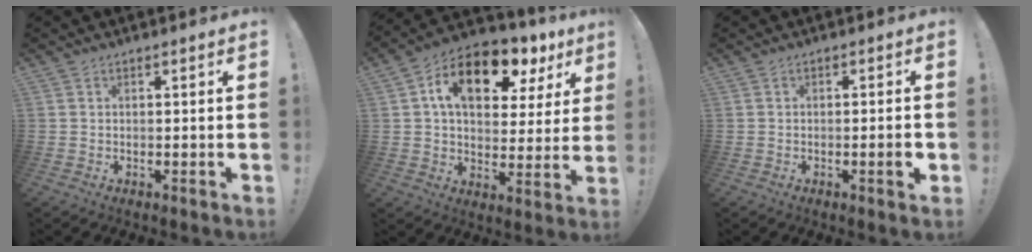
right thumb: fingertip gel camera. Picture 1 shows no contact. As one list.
[{"total": 16.2, "force": [7.9, 8.9, 11.0], "torque": [-0.170, -0.033, 0.132]}, {"total": 3.9, "force": [-1.0, 0.6, 3.8], "torque": [-0.049, -0.003, -0.016]}]